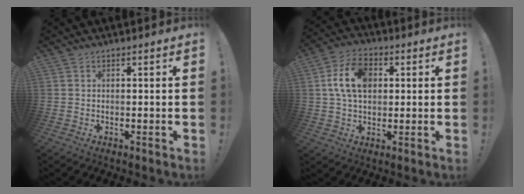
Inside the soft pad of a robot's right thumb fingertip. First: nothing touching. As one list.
[{"total": 12.3, "force": [2.4, 8.3, 8.7], "torque": [-0.169, 0.014, 0.044]}]